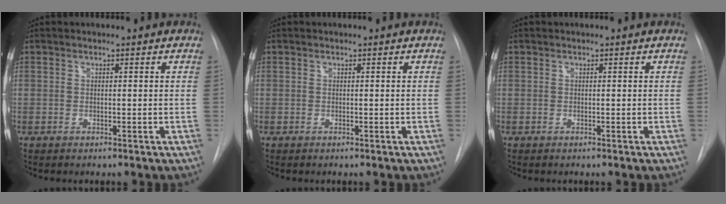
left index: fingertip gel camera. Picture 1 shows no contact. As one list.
[{"total": 0.0}, {"total": 0.0}]